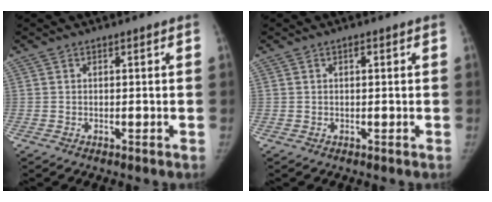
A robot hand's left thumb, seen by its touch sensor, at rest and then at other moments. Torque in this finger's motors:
{"motor_torque": [0.45, 0.30, 0.74, 0.06, 0.06]}